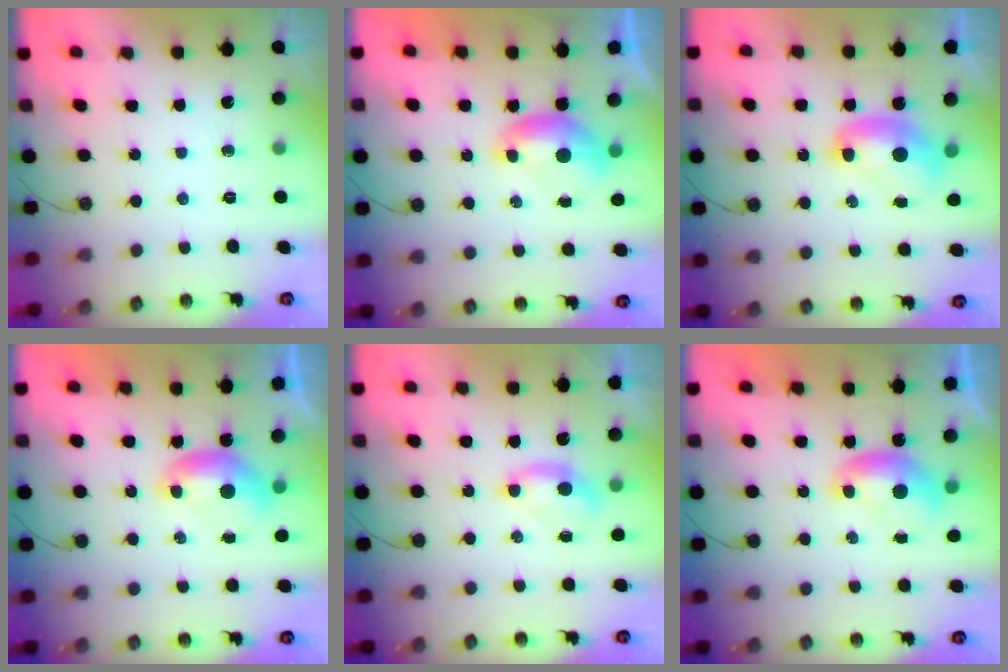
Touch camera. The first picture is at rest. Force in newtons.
{"total": 0.0}
{"total": 2.5, "press": 2.5, "slide": 0.2}
{"total": 0.0}
{"total": 0.7, "press": 0.5, "slide": 0.5}
{"total": 0.0}